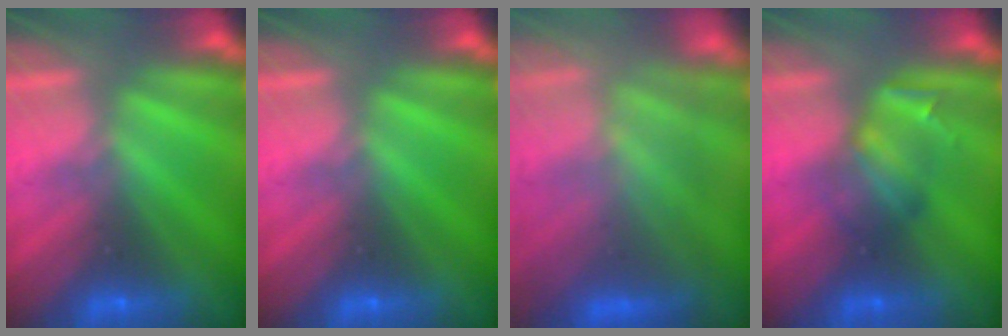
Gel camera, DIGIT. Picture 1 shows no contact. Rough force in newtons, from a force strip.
{"total": 0.0}
{"total": 11.1}
{"total": 2.4}